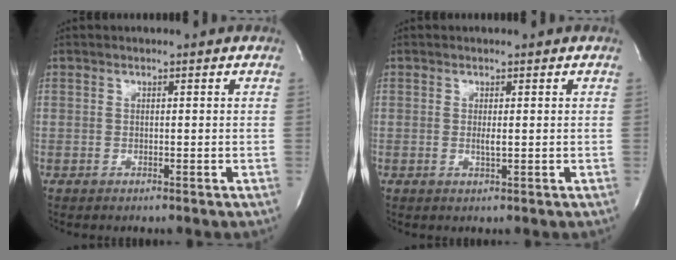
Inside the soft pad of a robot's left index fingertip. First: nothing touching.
{"total": 1.3, "force": [0.3, 0.1, 1.3], "torque": [-0.030, 0.000, 0.007]}